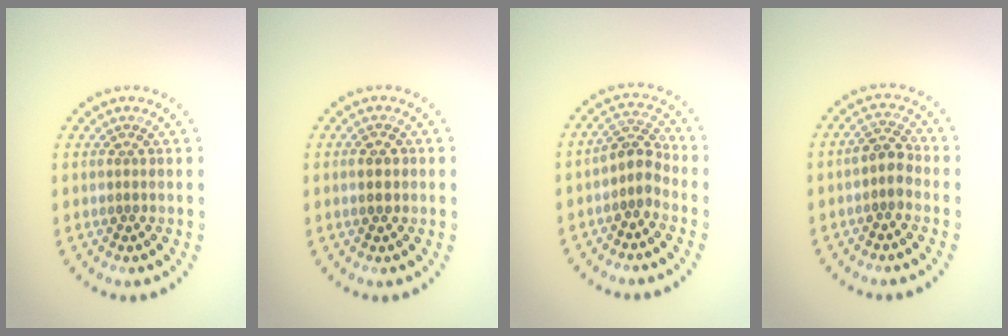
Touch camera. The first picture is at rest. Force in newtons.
{"total": 2.1, "press": 2.1, "slide": 0.2}
{"total": 2.6, "press": 2.1, "slide": 1.5}
{"total": 2.4, "press": 2.1, "slide": 1.0}